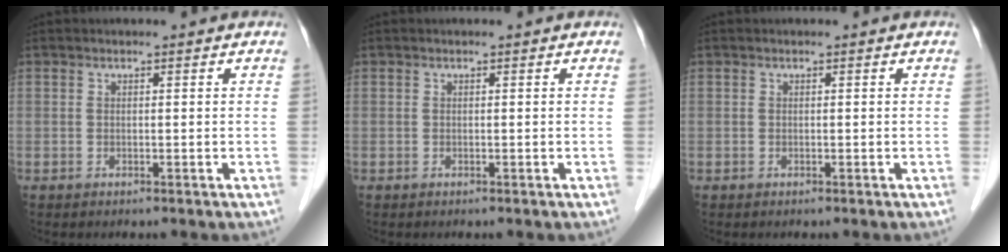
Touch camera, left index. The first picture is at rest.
{"total": 0.0}
{"total": 0.0}